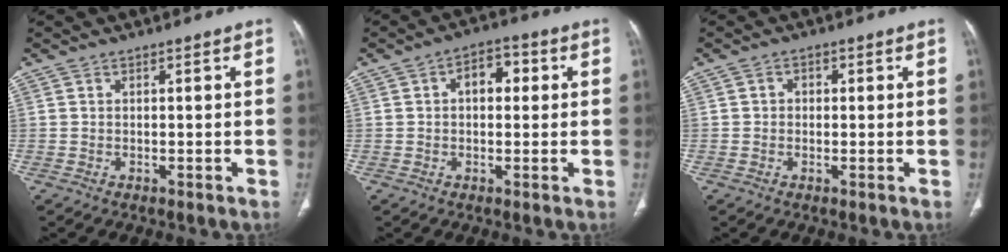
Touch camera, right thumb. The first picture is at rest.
{"total": 6.1, "force": [1.2, 3.8, 4.7], "torque": [-0.049, 0.016, 0.011]}
{"total": 1.8, "force": [0.1, 1.6, 1.0], "torque": [-0.004, 0.009, -0.003]}